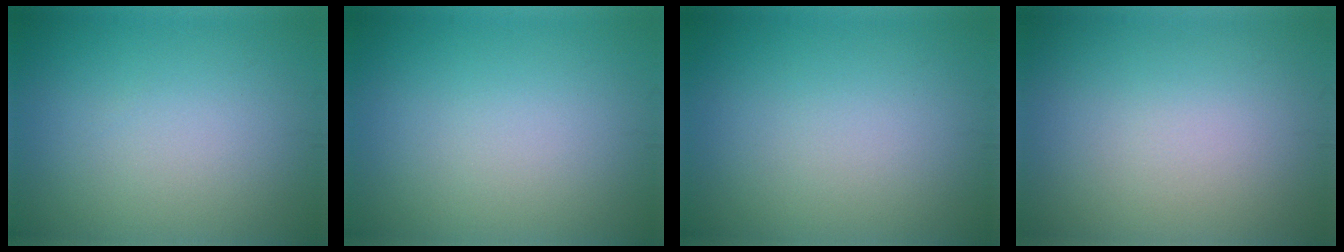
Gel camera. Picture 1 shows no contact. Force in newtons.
{"total": 0.0}
{"total": 0.0}
{"total": 0.0}